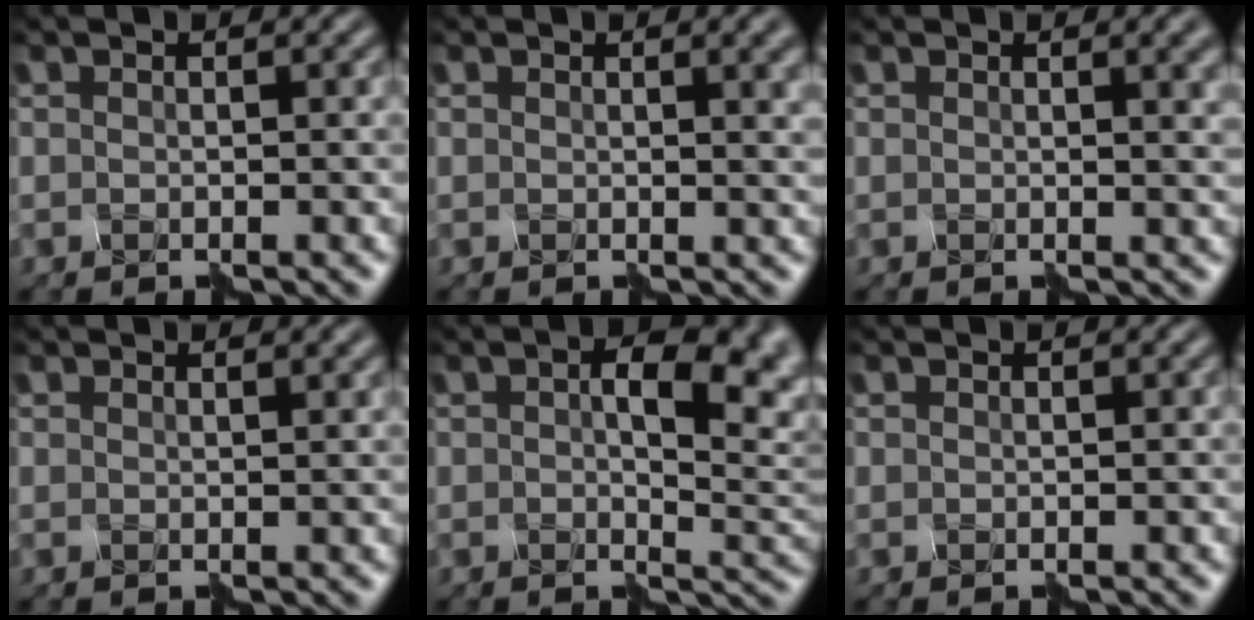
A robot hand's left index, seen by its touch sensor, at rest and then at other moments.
{"total": 2.4, "force": [1.0, 0.7, 2.0], "torque": [-0.016, 0.012, 0.007]}
{"total": 2.4, "force": [1.1, 0.8, 2.1], "torque": [-0.016, 0.012, 0.008]}
{"total": 0.7, "force": [0.6, 0.0, 0.2], "torque": [-0.001, 0.001, 0.006]}
{"total": 7.8, "force": [2.5, 3.3, 6.6], "torque": [-0.083, 0.011, 0.042]}
{"total": 0.0}